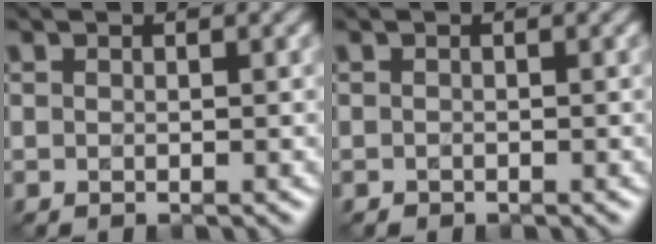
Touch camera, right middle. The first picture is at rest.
{"total": 0.0}